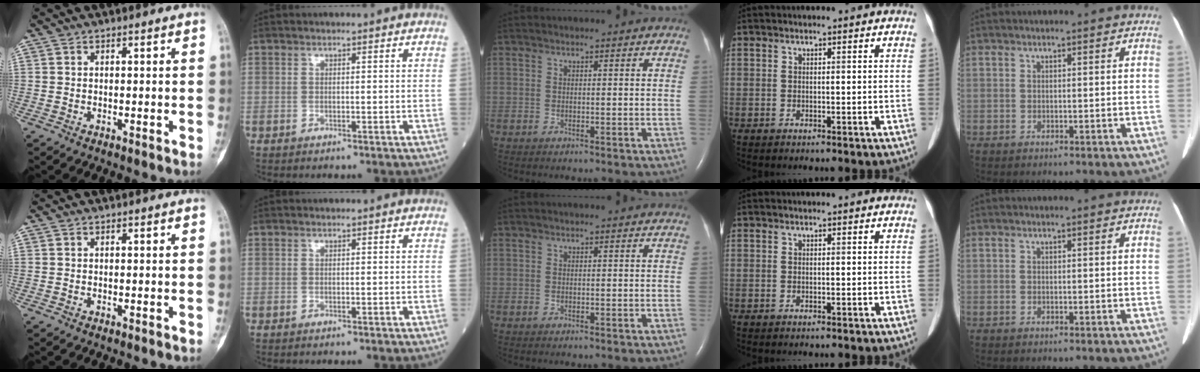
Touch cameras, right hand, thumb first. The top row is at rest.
{}